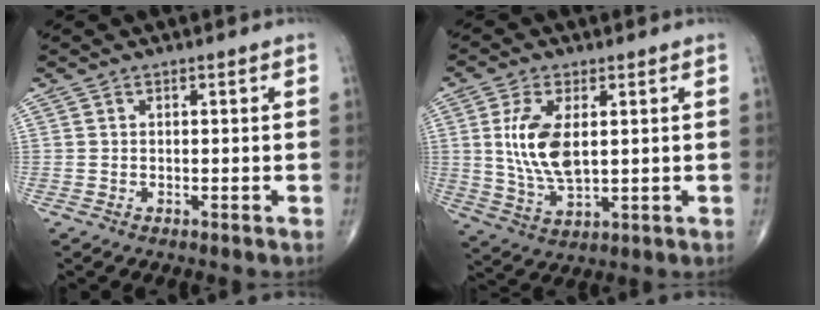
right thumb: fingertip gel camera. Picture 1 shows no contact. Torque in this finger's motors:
{"motor_torque": [-0.45, 1.22, 0.32, -0.22, 0.03]}